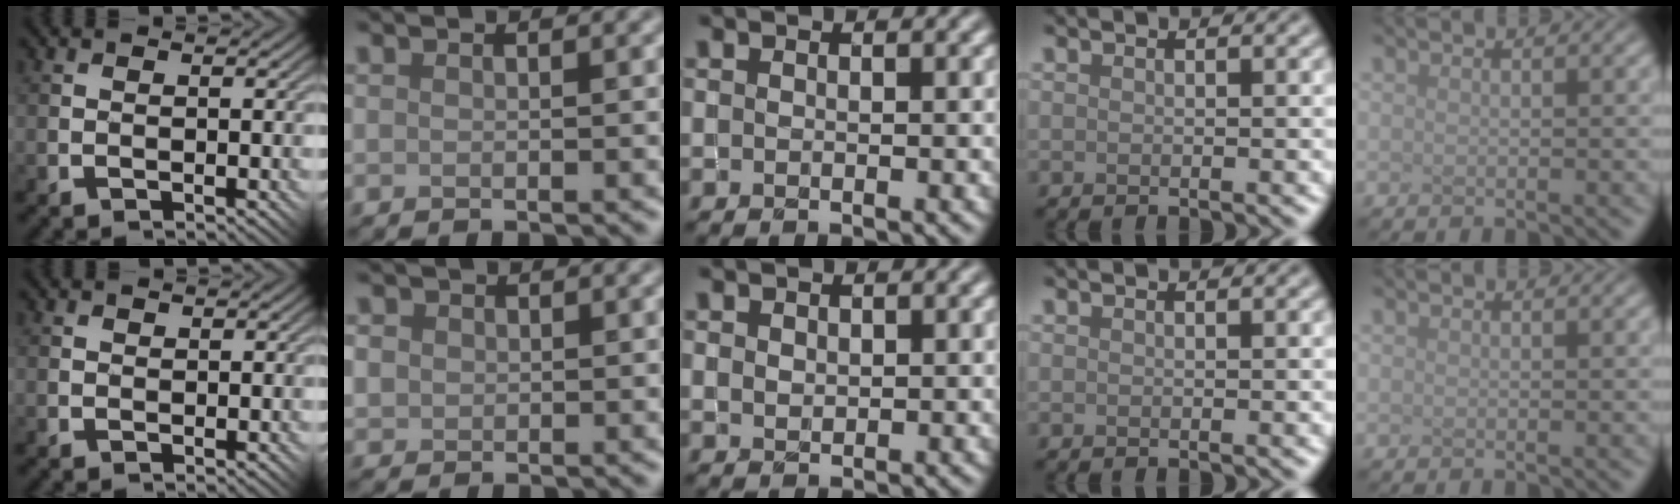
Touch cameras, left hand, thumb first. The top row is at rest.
{"thumb": {"total": 0.9, "force": [0.5, 0.7, 0.3], "torque": [-0.006, 0.002, 0.009]}, "index": {"total": 2.5, "force": [0.5, 2.2, 0.9], "torque": [-0.020, 0.013, 0.006]}, "middle": {"total": 0.8, "force": [0.5, 0.6, 0.1], "torque": [-0.004, 0.001, 0.011]}}